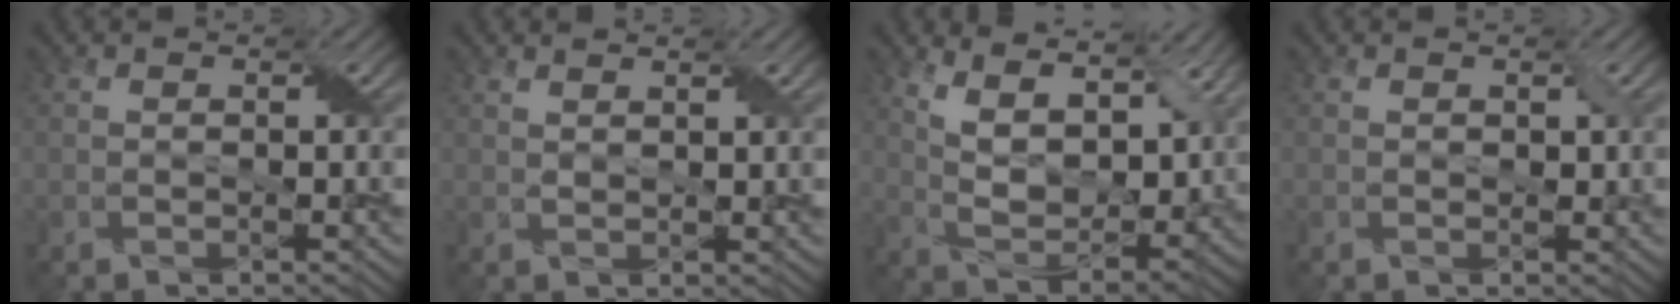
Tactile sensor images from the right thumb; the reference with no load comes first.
{"total": 1.5, "force": [1.2, 0.2, 0.8], "torque": [-0.015, -0.003, 0.025]}
{"total": 11.5, "force": [6.7, 5.0, 7.9], "torque": [-0.165, -0.001, 0.113]}
{"total": 0.9, "force": [0.3, 0.6, 0.5], "torque": [-0.009, -0.001, 0.008]}